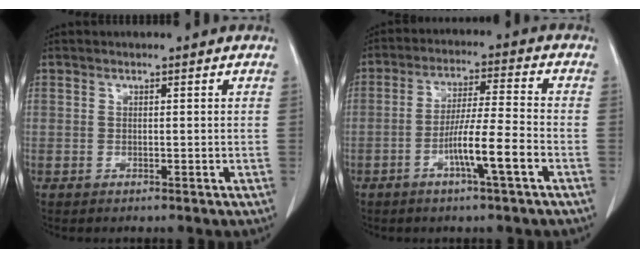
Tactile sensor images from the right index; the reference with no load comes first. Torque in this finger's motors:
{"motor_torque": [1.22, -0.83, 0.69, 0.18]}